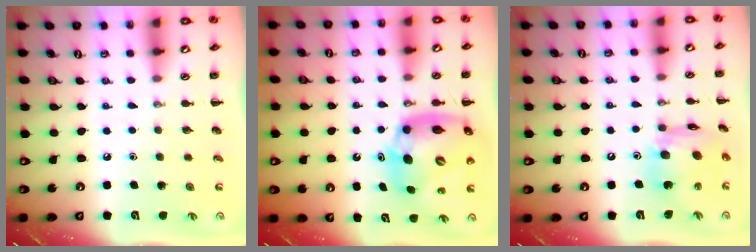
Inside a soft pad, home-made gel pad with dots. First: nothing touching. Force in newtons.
{"total": 14.0, "press": 13.5, "slide": 4.0}
{"total": 14.1, "press": 14.1, "slide": 1.1}